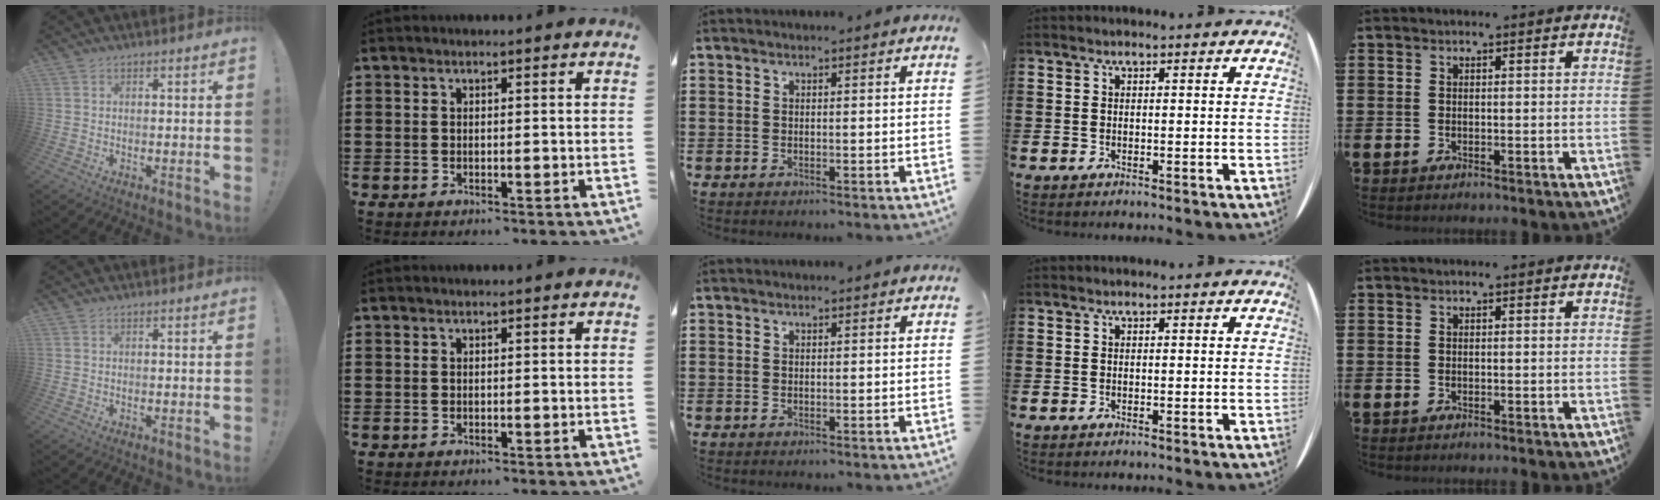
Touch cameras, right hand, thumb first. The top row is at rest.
{}